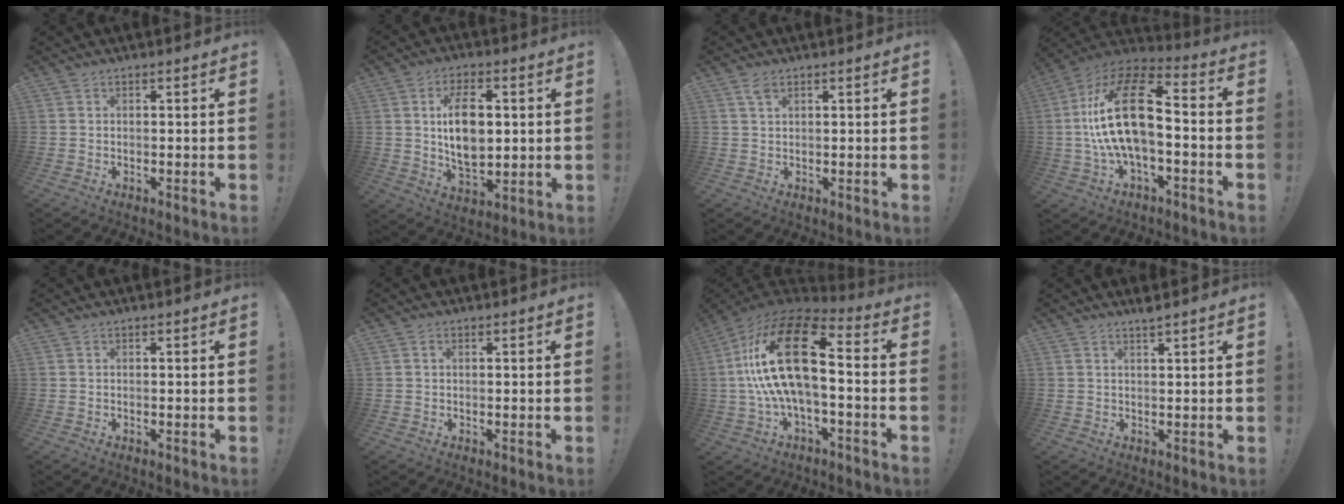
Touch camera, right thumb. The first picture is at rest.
{"total": 13.7, "force": [1.9, 8.2, 10.9], "torque": [-0.184, -0.002, 0.030]}
{"total": 1.8, "force": [1.1, 0.9, 1.1], "torque": [-0.019, 0.000, 0.019]}
{"total": 21.3, "force": [0.0, 10.0, 18.8], "torque": [-0.344, 0.012, 0.001]}
{"total": 0.0}
{"total": 0.6, "force": [0.2, 0.5, 0.3], "torque": [-0.008, 0.003, 0.005]}
{"total": 23.1, "force": [1.5, 10.1, 20.7], "torque": [-0.390, 0.009, 0.026]}
{"total": 2.2, "force": [1.8, -0.3, 1.2], "torque": [-0.026, -0.007, 0.030]}